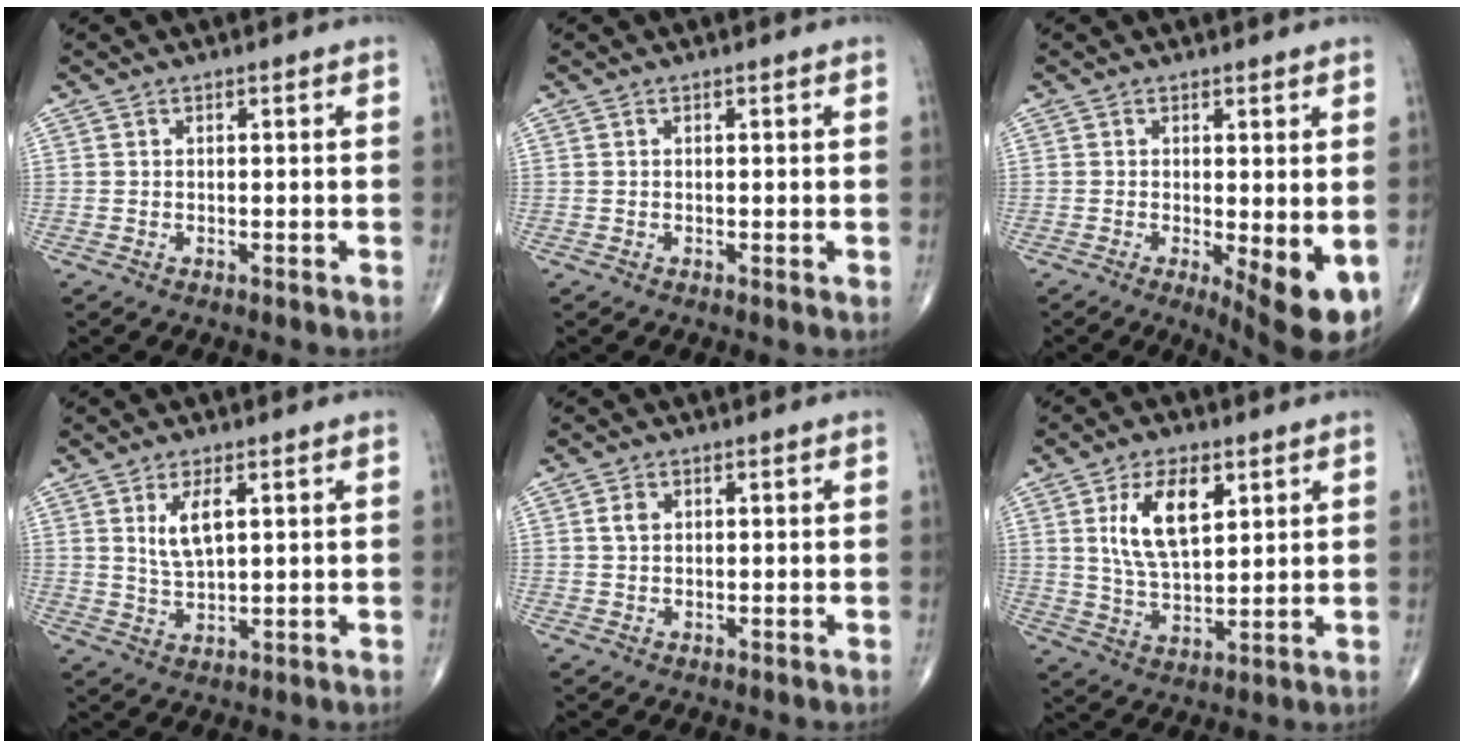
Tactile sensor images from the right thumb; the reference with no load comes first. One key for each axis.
{"total": 0.0}
{"total": 7.8, "fx": -1.5, "fy": 2.3, "fz": 7.3, "tx": -0.100, "ty": -0.020, "tz": -0.016}
{"total": 5.4, "fx": 2.0, "fy": 2.1, "fz": 4.6, "tx": -0.085, "ty": -0.014, "tz": 0.042}
{"total": 2.0, "fx": 0.5, "fy": 1.5, "fz": 1.2, "tx": -0.019, "ty": 0.002, "tz": 0.010}
{"total": 11.2, "fx": 4.2, "fy": 5.4, "fz": 8.9, "tx": -0.148, "ty": -0.018, "tz": 0.082}